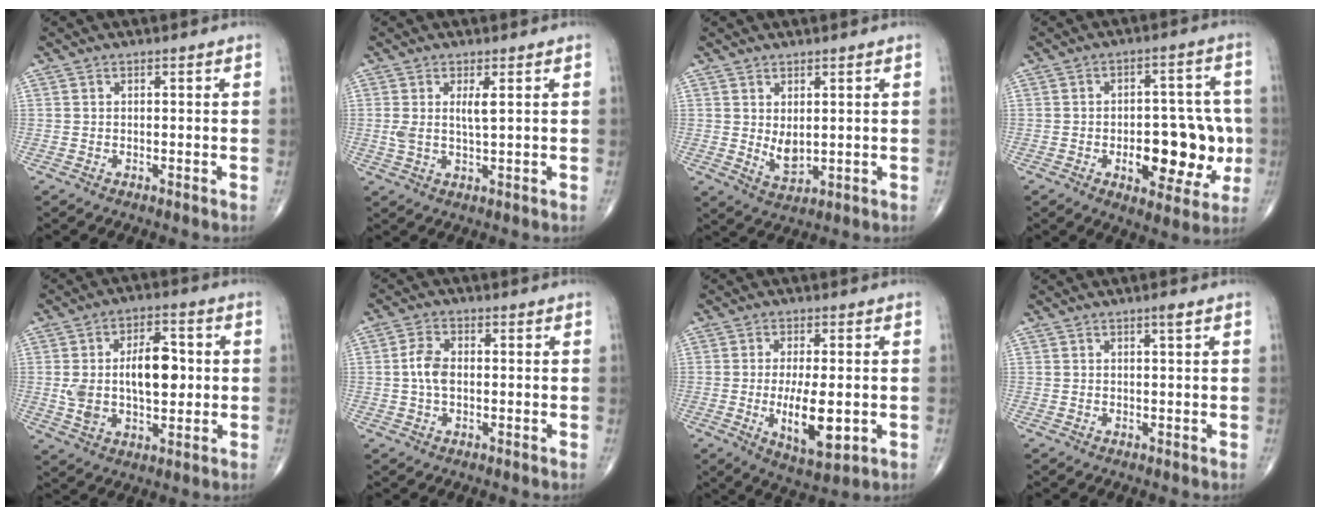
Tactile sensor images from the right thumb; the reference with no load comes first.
{"total": 3.7, "force": [1.1, 0.8, 3.5], "torque": [-0.069, -0.007, 0.023]}
{"total": 4.1, "force": [0.7, 2.2, 3.4], "torque": [-0.052, -0.017, 0.023]}
{"total": 15.8, "force": [-3.1, 8.1, 13.2], "torque": [-0.132, 0.025, -0.031]}
{"total": 13.6, "force": [0.9, 7.4, 11.3], "torque": [-0.177, 0.015, 0.022]}
{"total": 4.6, "force": [0.0, 2.7, 3.7], "torque": [-0.077, 0.010, -0.006]}
{"total": 10.7, "force": [-1.8, 4.1, 9.7], "torque": [-0.155, -0.018, -0.022]}
{"total": 1.1, "force": [0.6, 0.0, 0.9], "torque": [-0.012, -0.001, 0.009]}